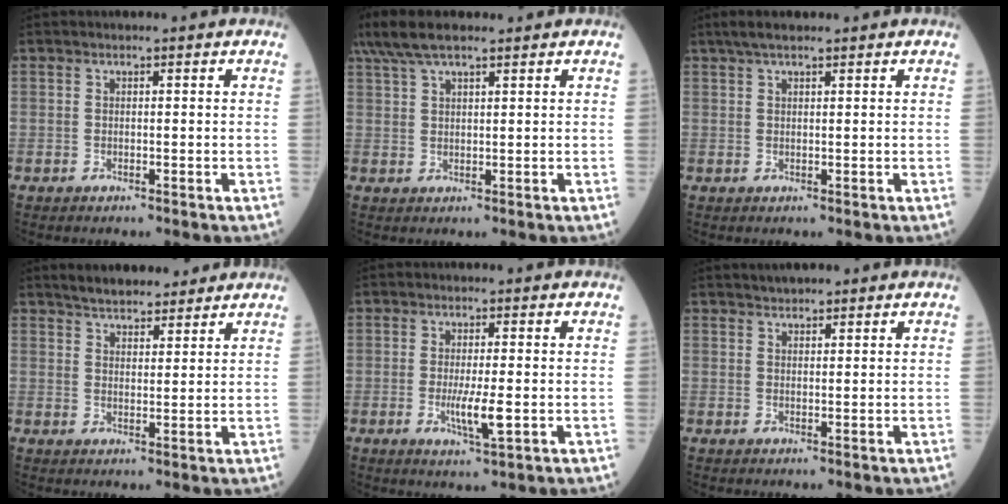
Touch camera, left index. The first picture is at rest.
{"total": 7.4, "force": [5.7, 1.6, 4.5], "torque": [-0.097, 0.034, 0.110]}
{"total": 3.3, "force": [2.5, 0.7, 2.1], "torque": [-0.042, 0.018, 0.047]}
{"total": 8.1, "force": [7.1, 2.5, 2.9], "torque": [-0.039, 0.017, 0.110]}
{"total": 4.6, "force": [-1.0, 0.5, 4.5], "torque": [-0.089, -0.009, -0.014]}
{"total": 2.9, "force": [2.3, 0.9, 1.4], "torque": [-0.020, 0.018, 0.035]}